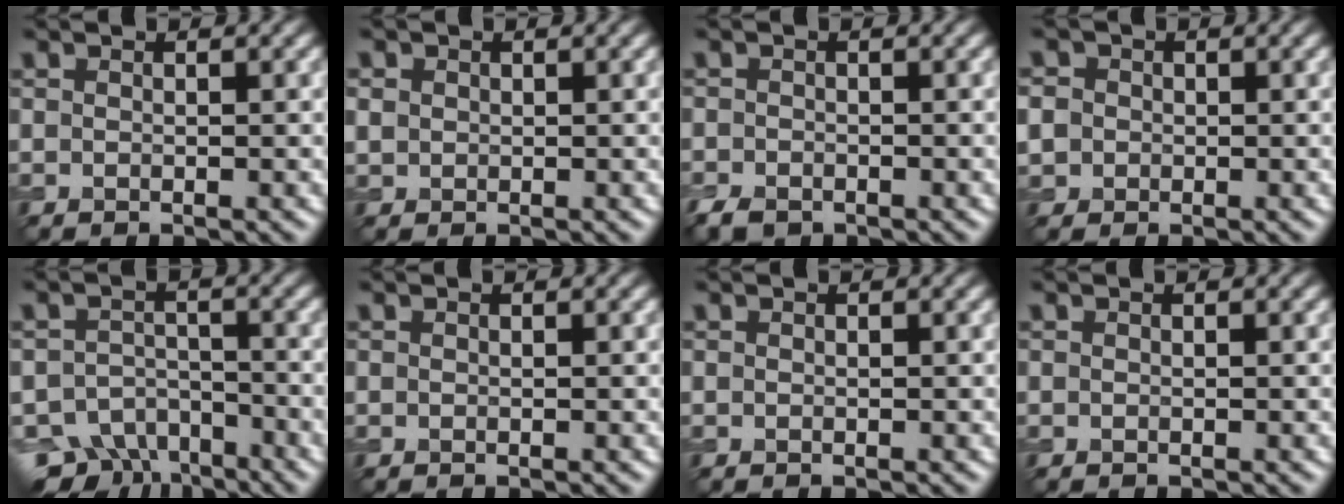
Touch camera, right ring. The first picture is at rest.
{"total": 1.1, "force": [0.2, 1.0, 0.2], "torque": [-0.002, -0.001, 0.003]}
{"total": 2.0, "force": [-1.6, 1.1, 0.8], "torque": [-0.014, -0.006, -0.034]}
{"total": 3.6, "force": [0.2, 3.4, 1.3], "torque": [-0.026, 0.019, -0.018]}
{"total": 7.9, "force": [-6.0, 4.4, 2.8], "torque": [-0.032, -0.011, -0.098]}
{"total": 0.0}
{"total": 0.0}
{"total": 0.0}